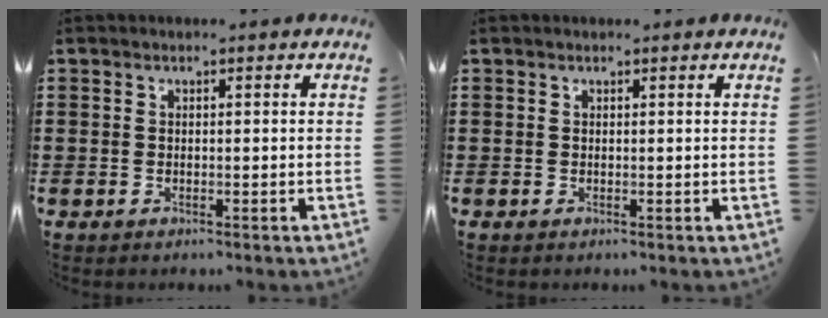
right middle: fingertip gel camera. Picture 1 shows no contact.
{"total": 0.0}